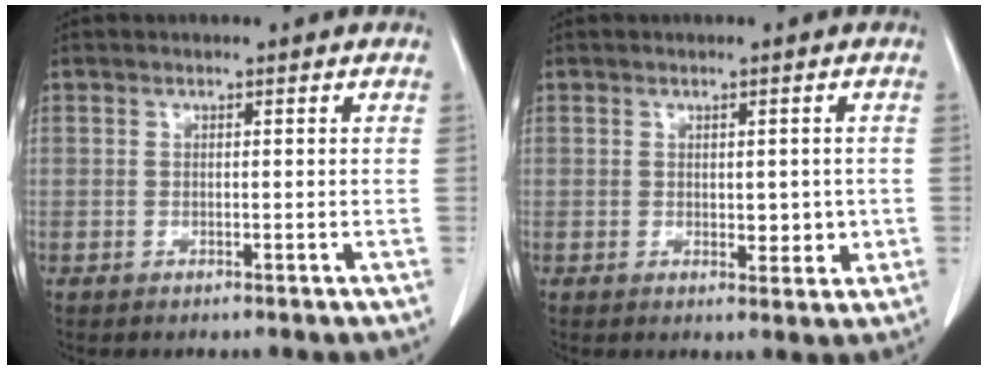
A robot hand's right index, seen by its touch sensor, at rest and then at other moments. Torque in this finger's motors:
{"motor_torque": [0.02, 0.28, 0.03, 0.01]}